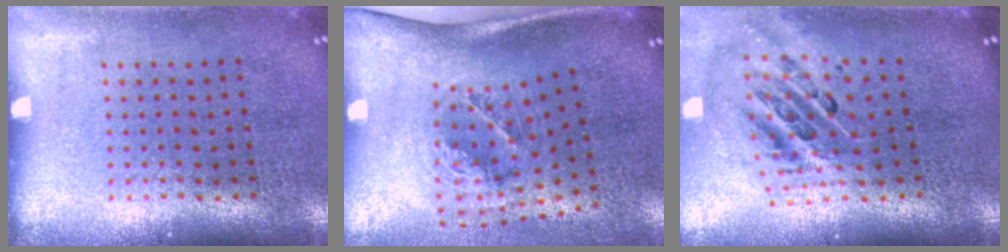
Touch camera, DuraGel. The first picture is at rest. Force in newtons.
{"total": 1.9, "press": 1.2, "slide": 1.4}
{"total": 2.6, "press": 1.8, "slide": 1.9}